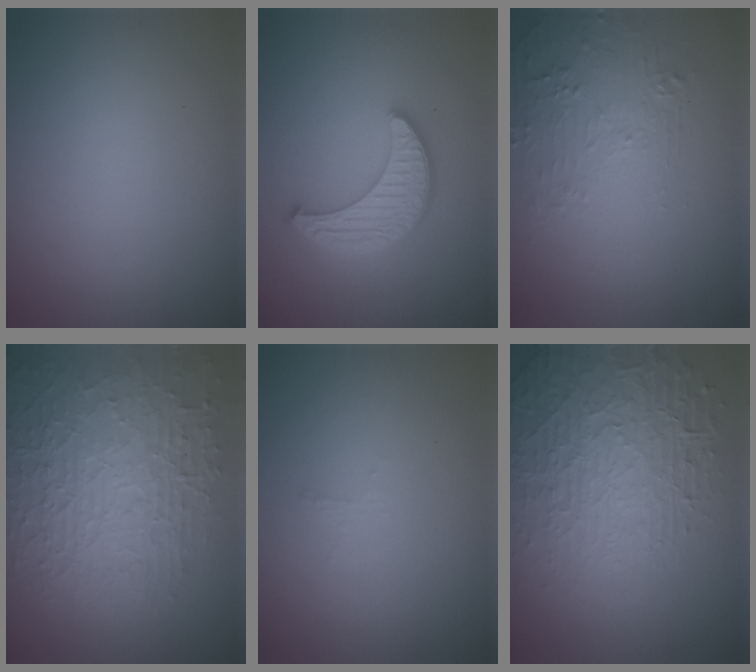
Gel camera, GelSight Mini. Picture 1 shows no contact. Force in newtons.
{"total": 4.1, "press": 3.7, "slide": 1.8}
{"total": 2.1, "press": 0.9, "slide": 1.9}
{"total": 8.9, "press": 6.2, "slide": 6.4}
{"total": 0.7, "press": 0.6, "slide": 0.2}
{"total": 7.0, "press": 5.3, "slide": 4.6}